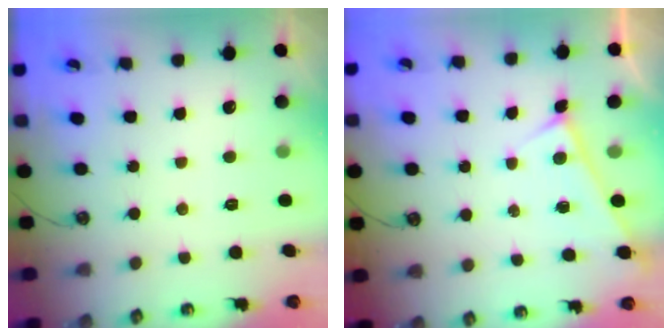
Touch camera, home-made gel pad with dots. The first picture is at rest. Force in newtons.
{"total": 2.8, "press": 2.8, "slide": 0.1}